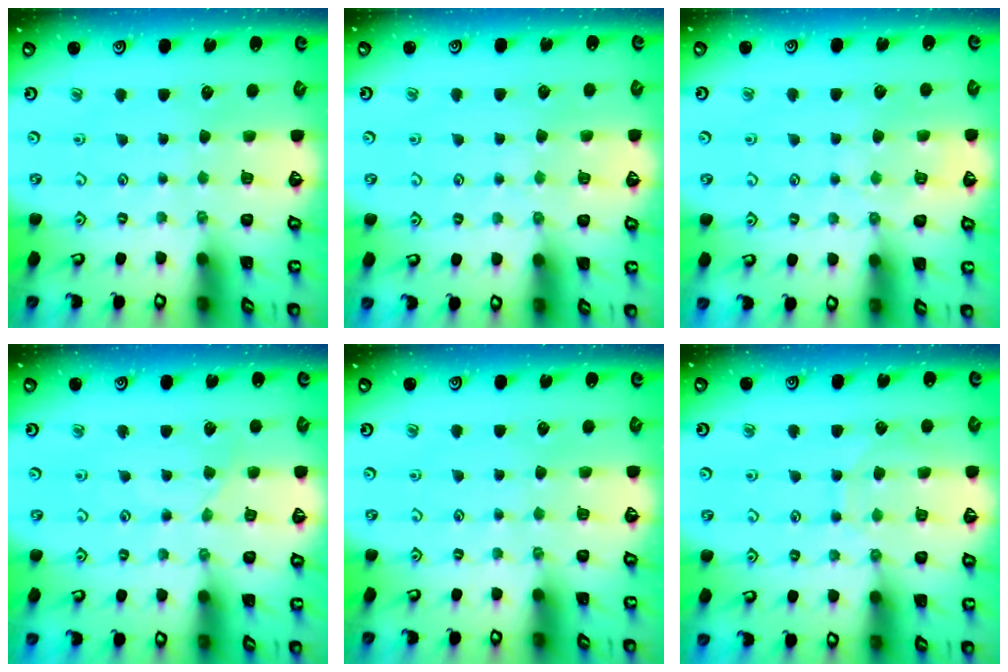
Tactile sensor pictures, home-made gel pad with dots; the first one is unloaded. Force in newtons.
{"total": 4.3, "press": 4.3, "slide": 0.5}
{"total": 6.6, "press": 6.6, "slide": 0.5}
{"total": 1.8, "press": 1.7, "slide": 0.4}
{"total": 0.0}
{"total": 7.8, "press": 7.8, "slide": 0.6}